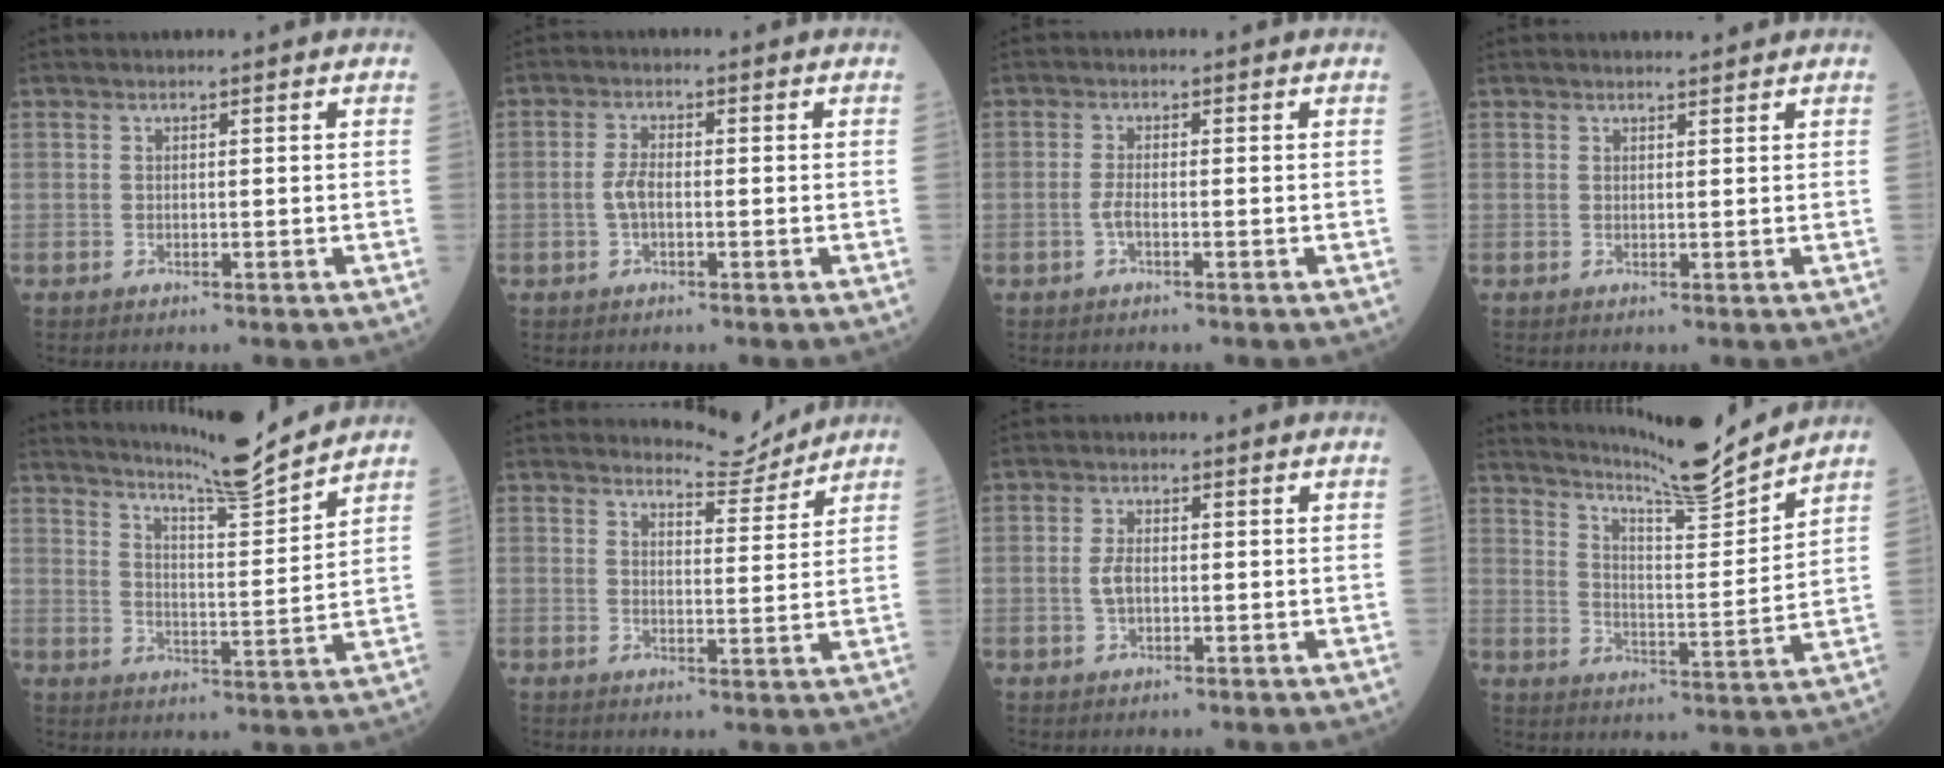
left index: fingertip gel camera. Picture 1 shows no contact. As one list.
[{"total": 2.8, "force": [-0.7, 1.1, 2.4], "torque": [-0.056, 0.004, -0.015]}, {"total": 1.7, "force": [-0.8, 0.2, 1.4], "torque": [-0.030, 0.001, -0.019]}, {"total": 1.1, "force": [1.1, 0.0, 0.1], "torque": [-0.007, -0.005, 0.020]}, {"total": 11.3, "force": [10.8, -1.4, 3.3], "torque": [-0.062, -0.019, 0.165]}, {"total": 4.5, "force": [4.4, 0.3, -0.7], "torque": [-0.001, -0.016, 0.063]}, {"total": 2.6, "force": [-0.4, 1.3, 2.2], "torque": [-0.050, 0.003, -0.010]}, {"total": 12.9, "force": [12.3, -1.6, 3.3], "torque": [-0.062, -0.028, 0.192]}]